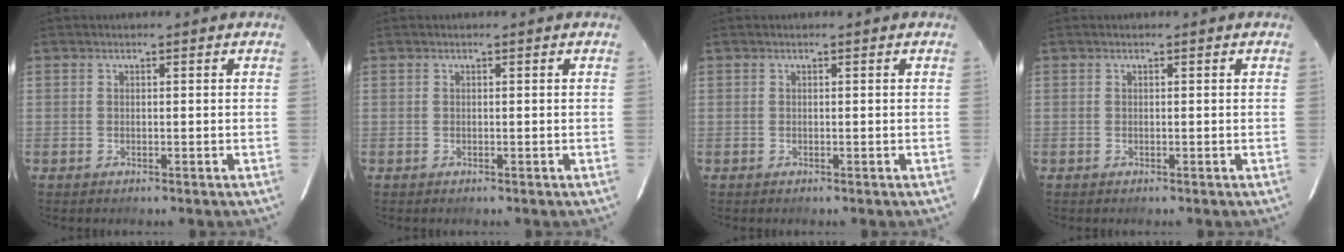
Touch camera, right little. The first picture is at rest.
{"total": 0.0}
{"total": 0.0}
{"total": 0.0}